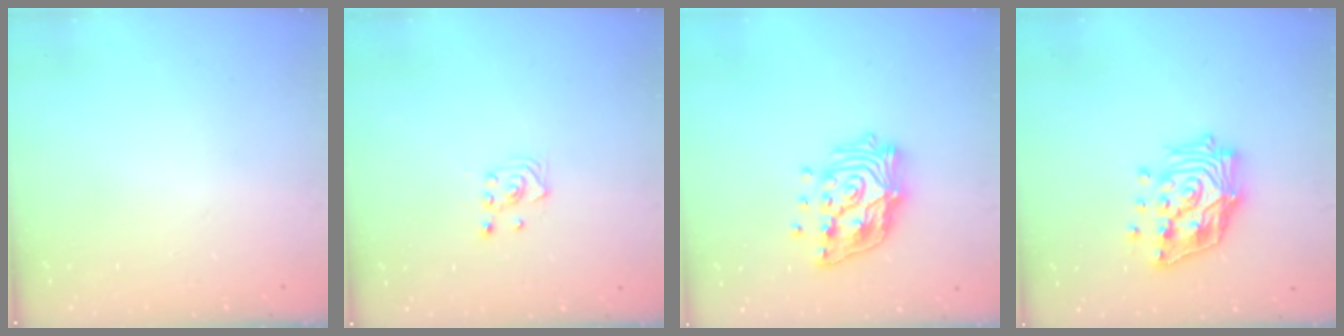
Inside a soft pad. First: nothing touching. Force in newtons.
{"total": 3.0, "press": 2.6, "slide": 1.5}
{"total": 15.1, "press": 15.1, "slide": 1.2}
{"total": 16.6, "press": 16.4, "slide": 2.7}